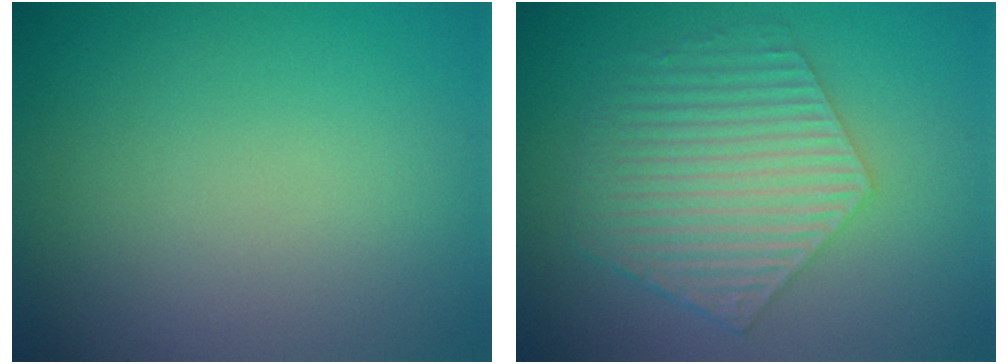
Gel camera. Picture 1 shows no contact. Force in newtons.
{"total": 5.9, "press": 4.3, "slide": 4.0}